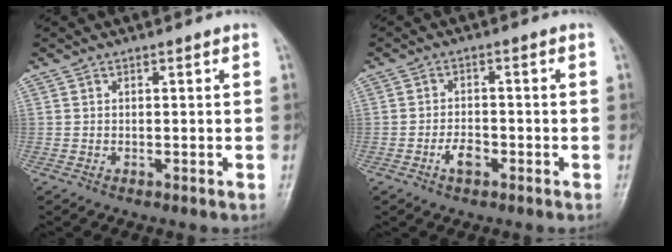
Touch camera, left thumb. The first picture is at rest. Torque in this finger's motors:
{"motor_torque": [-0.04, 0.17, 0.32, 0.13, 0.02]}